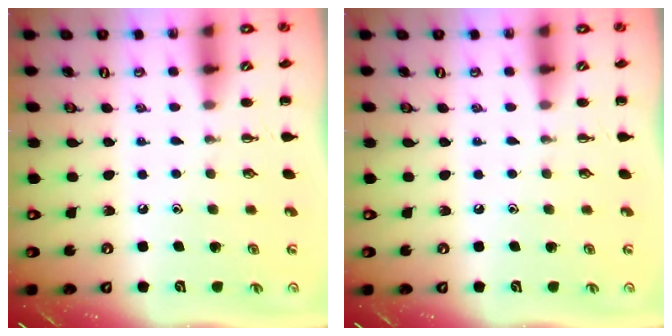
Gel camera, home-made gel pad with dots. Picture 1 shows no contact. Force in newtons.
{"total": 0.0}